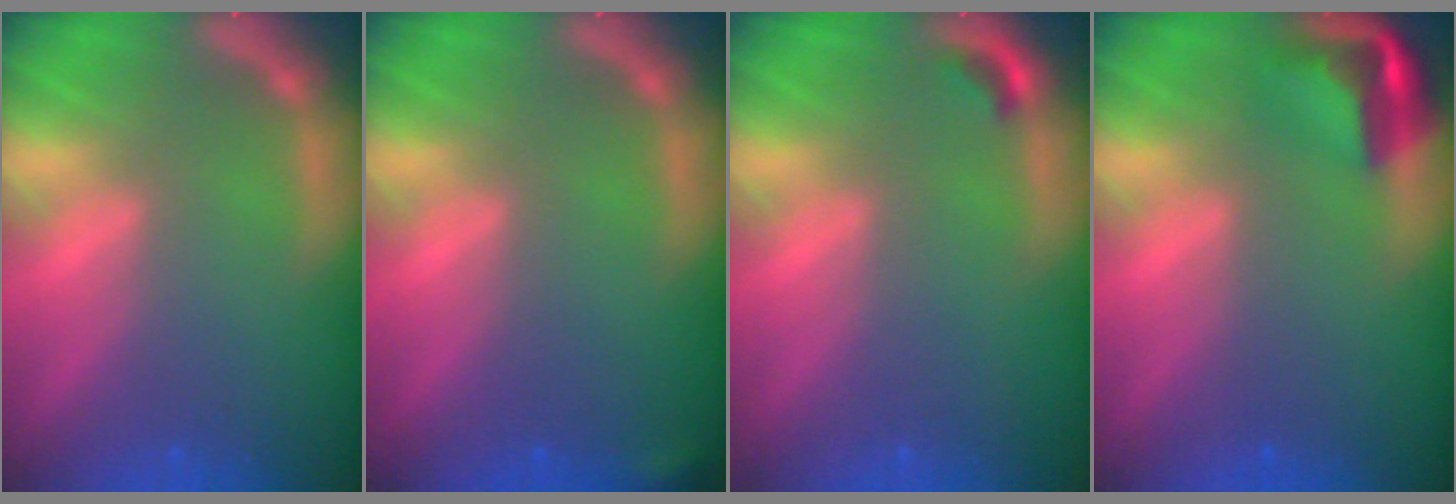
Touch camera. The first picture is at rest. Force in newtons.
{"total": 0.9}
{"total": 0.9}
{"total": 4.4}